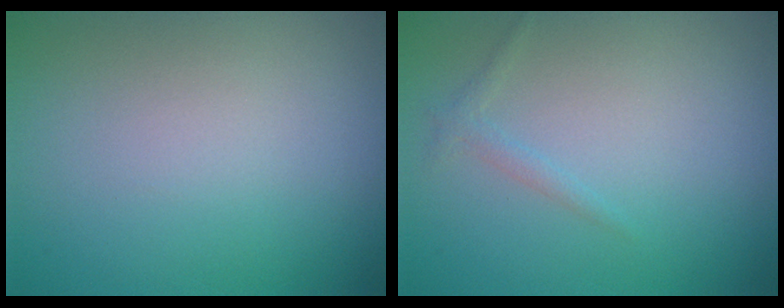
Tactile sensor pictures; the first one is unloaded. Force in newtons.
{"total": 0.9, "press": 0.9, "slide": 0.1}